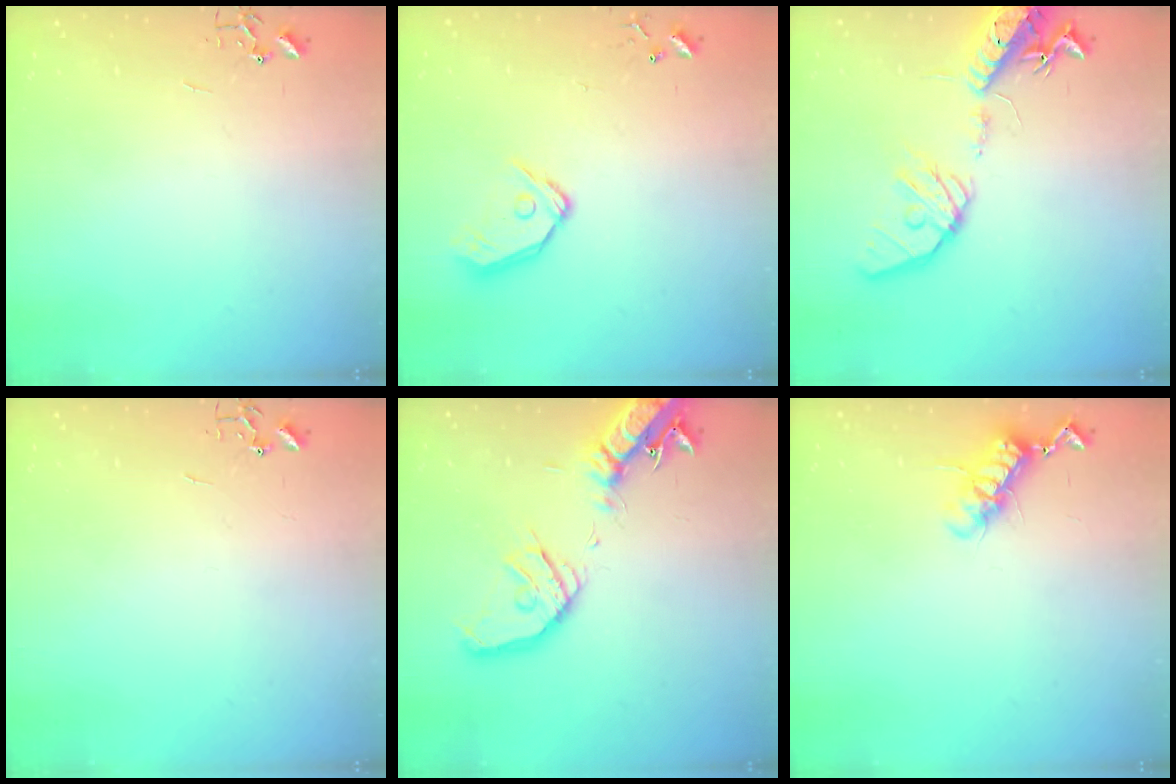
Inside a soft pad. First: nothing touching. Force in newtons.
{"total": 11.5, "press": 11.4, "slide": 1.7}
{"total": 18.6, "press": 18.2, "slide": 3.5}
{"total": 0.0}
{"total": 20.7, "press": 20.4, "slide": 3.6}
{"total": 11.0, "press": 10.9, "slide": 1.1}